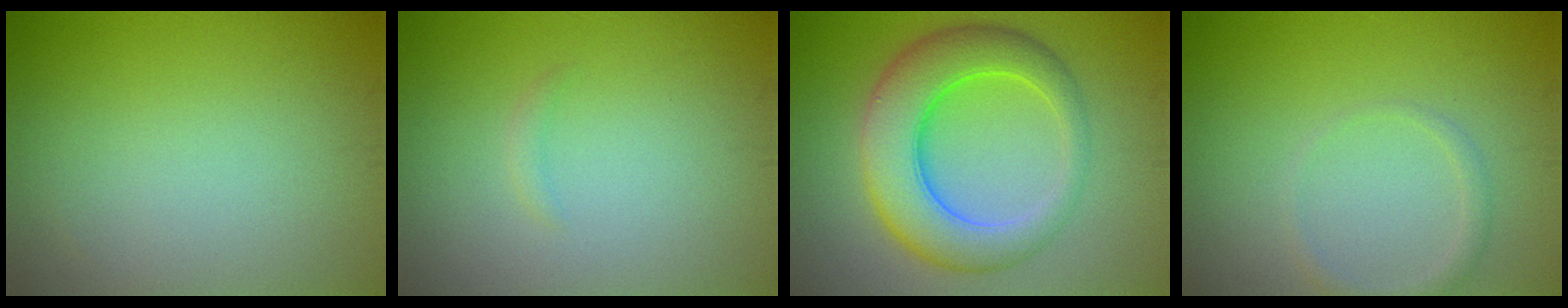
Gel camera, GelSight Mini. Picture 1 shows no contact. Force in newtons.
{"total": 0.6, "press": 0.6, "slide": 0.1}
{"total": 8.1, "press": 8.0, "slide": 0.2}
{"total": 1.3, "press": 1.3, "slide": 0.0}